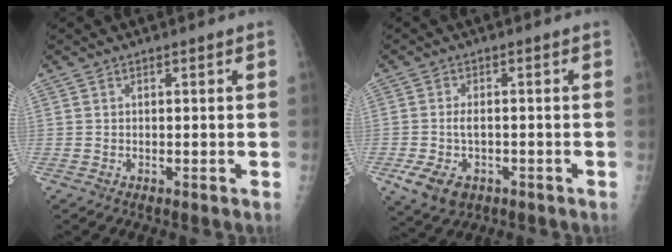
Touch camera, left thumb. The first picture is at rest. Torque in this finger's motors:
{"motor_torque": [-0.81, 0.91, 0.67, 0.27, 0.24]}